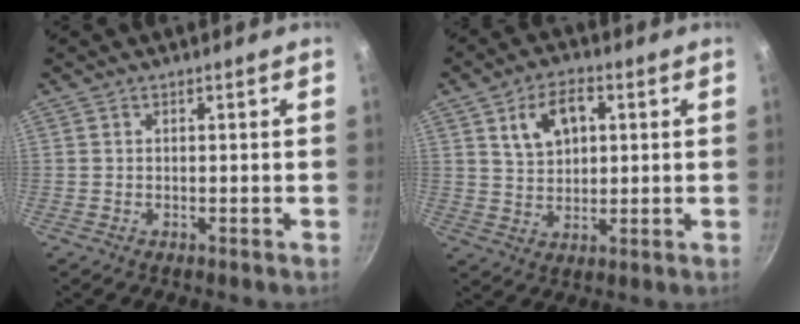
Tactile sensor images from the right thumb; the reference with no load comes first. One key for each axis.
{"total": 8.8, "fx": 2.8, "fy": 5.7, "fz": 6.1, "tx": -0.084, "ty": 0.001, "tz": 0.051}